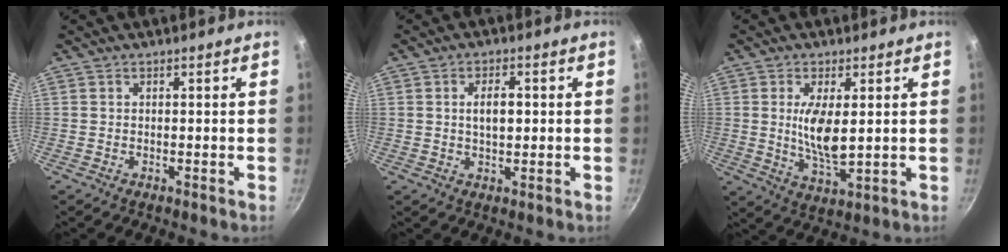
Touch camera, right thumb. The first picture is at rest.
{"total": 4.6, "force": [0.5, 2.3, 3.9], "torque": [-0.054, 0.003, 0.007]}
{"total": 8.6, "force": [1.2, 3.2, 7.9], "torque": [-0.146, -0.019, 0.028]}